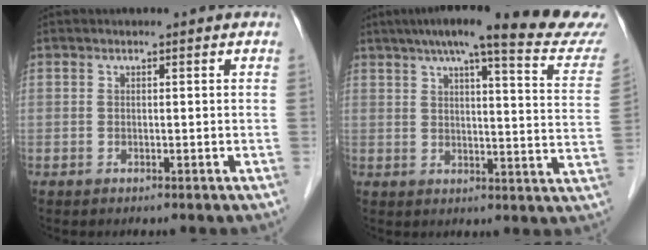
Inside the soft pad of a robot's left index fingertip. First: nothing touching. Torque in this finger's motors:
{"motor_torque": [0.99, -1.15, 0.36, 0.01]}